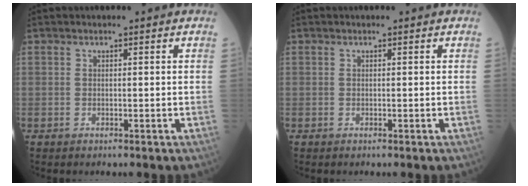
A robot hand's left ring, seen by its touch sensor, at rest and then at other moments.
{"total": 0.0}